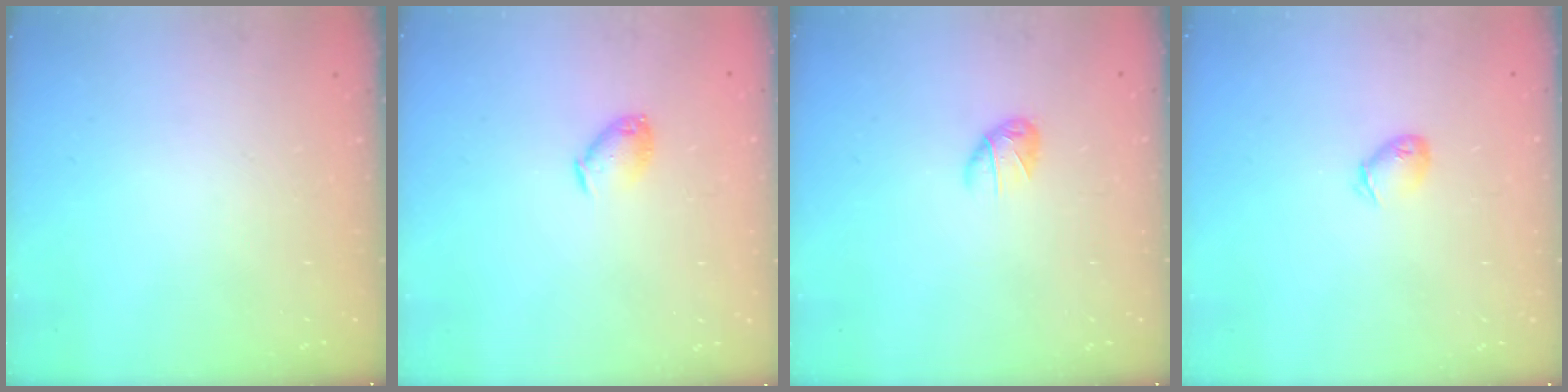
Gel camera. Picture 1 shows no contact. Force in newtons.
{"total": 6.0, "press": 6.0, "slide": 0.4}
{"total": 5.4, "press": 5.3, "slide": 1.0}
{"total": 4.6, "press": 4.5, "slide": 0.9}